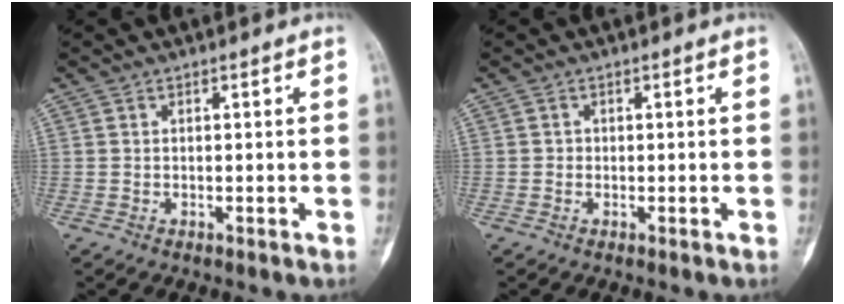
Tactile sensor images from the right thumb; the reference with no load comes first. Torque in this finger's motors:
{"motor_torque": [-0.13, -0.12, 0.23, 0.27, 0.00]}